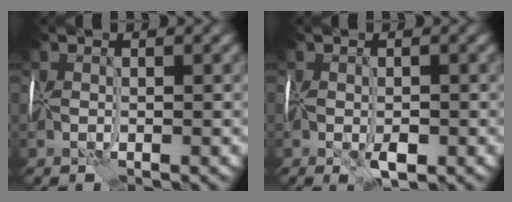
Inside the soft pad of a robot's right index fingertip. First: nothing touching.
{"total": 1.9, "force": [-1.0, 0.9, 1.4], "torque": [-0.027, -0.008, -0.015]}